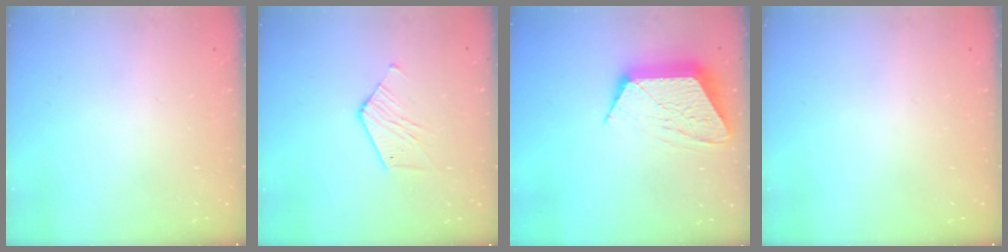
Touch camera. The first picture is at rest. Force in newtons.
{"total": 6.6, "press": 6.6, "slide": 0.2}
{"total": 12.6, "press": 12.6, "slide": 0.8}
{"total": 0.0}